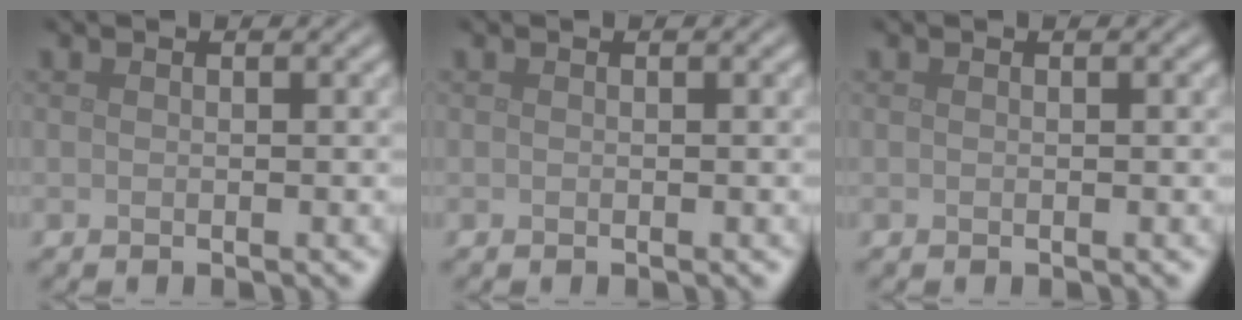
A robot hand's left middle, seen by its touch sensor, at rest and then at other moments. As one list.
[{"total": 0.0}, {"total": 0.0}]